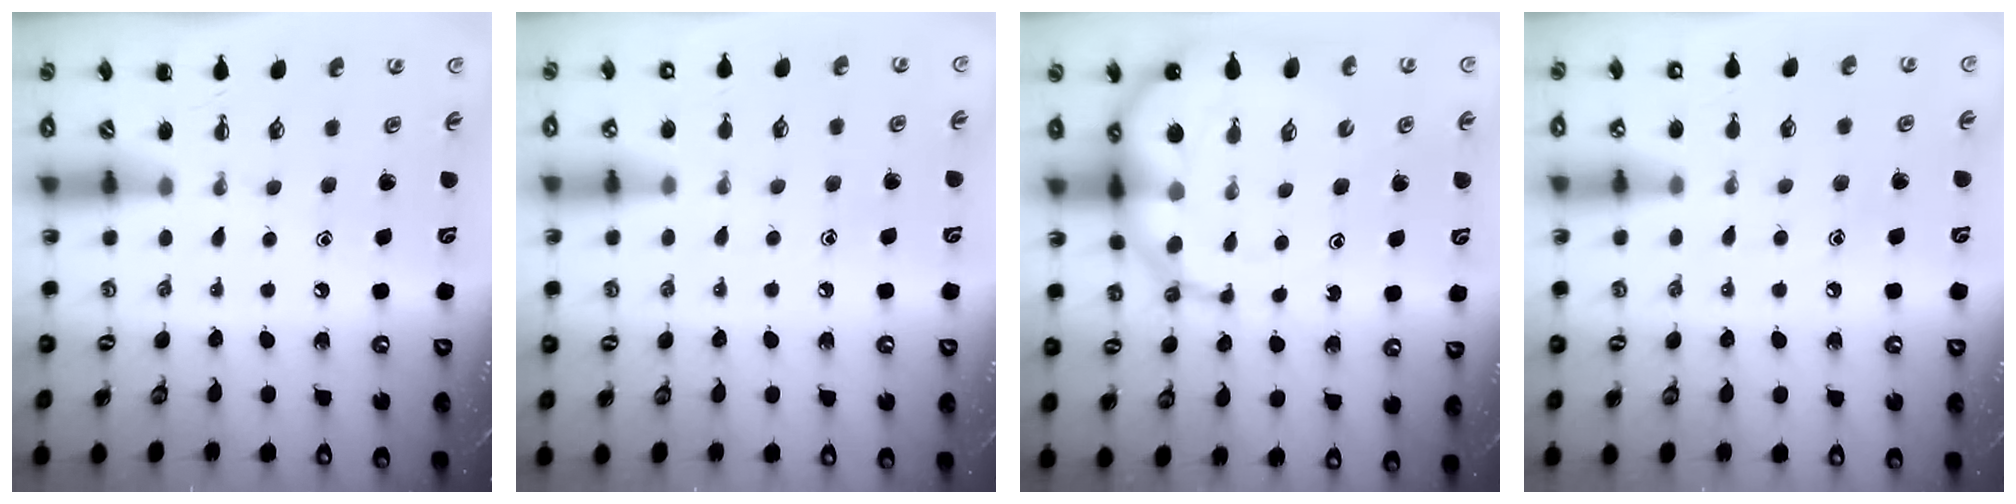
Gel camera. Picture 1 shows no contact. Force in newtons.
{"total": 6.9, "press": 6.8, "slide": 1.4}
{"total": 13.3, "press": 12.8, "slide": 3.7}
{"total": 7.9, "press": 7.7, "slide": 2.0}